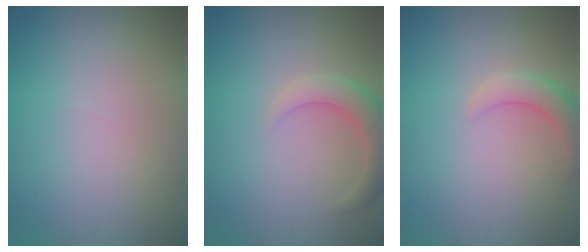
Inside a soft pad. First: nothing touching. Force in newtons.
{"total": 3.0, "press": 3.0, "slide": 0.3}
{"total": 2.4, "press": 2.4, "slide": 0.2}